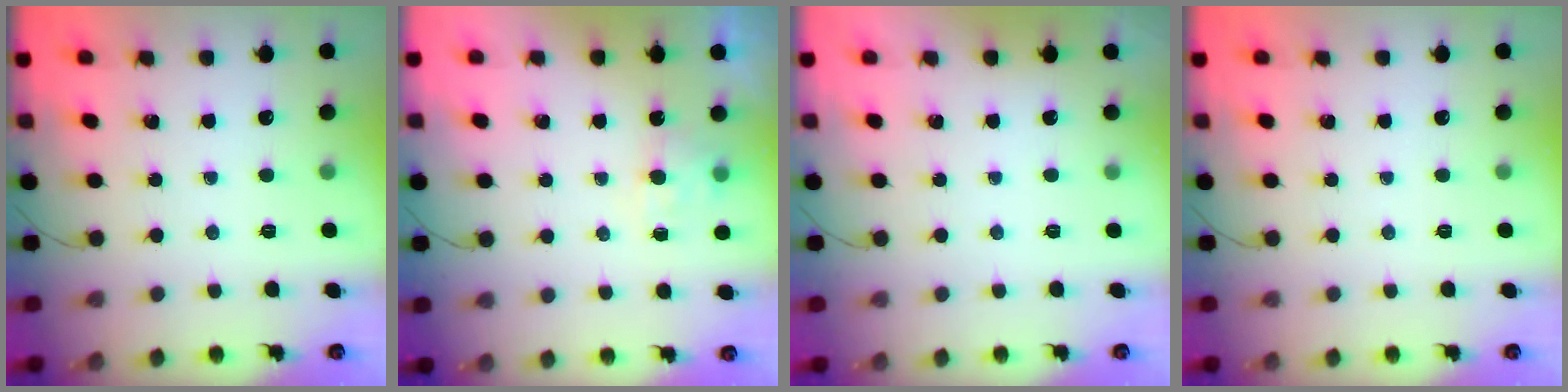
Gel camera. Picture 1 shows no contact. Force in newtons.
{"total": 4.4, "press": 4.1, "slide": 1.5}
{"total": 1.9, "press": 1.9, "slide": 0.3}
{"total": 0.0}